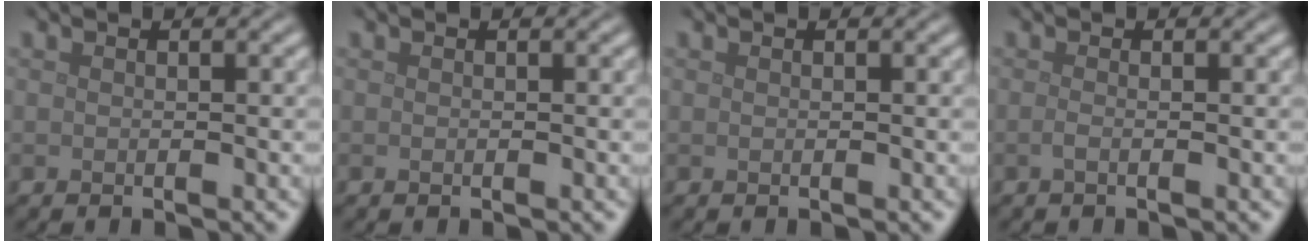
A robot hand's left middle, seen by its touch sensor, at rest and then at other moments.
{"total": 0.0}
{"total": 0.0}
{"total": 1.0, "force": [-0.3, 0.4, 0.9], "torque": [-0.013, -0.003, -0.009]}